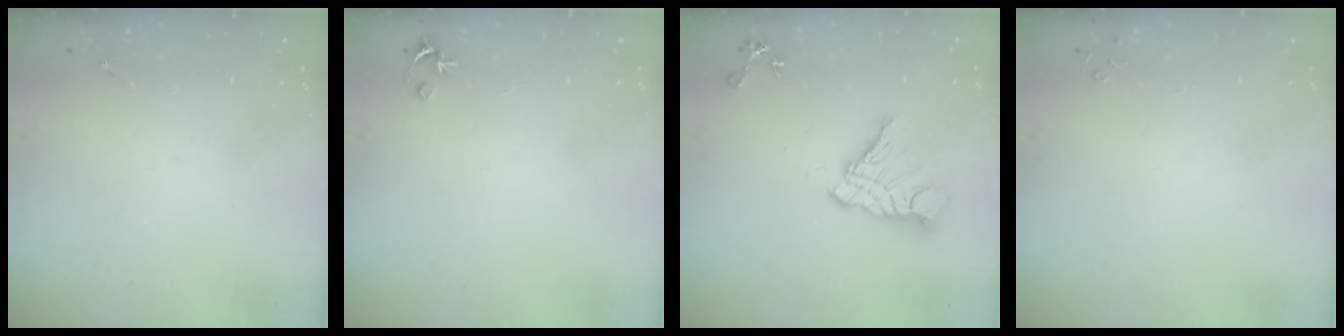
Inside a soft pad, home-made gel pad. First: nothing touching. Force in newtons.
{"total": 2.5, "press": 2.5, "slide": 0.2}
{"total": 13.2, "press": 13.2, "slide": 1.3}
{"total": 2.8, "press": 2.8, "slide": 0.3}